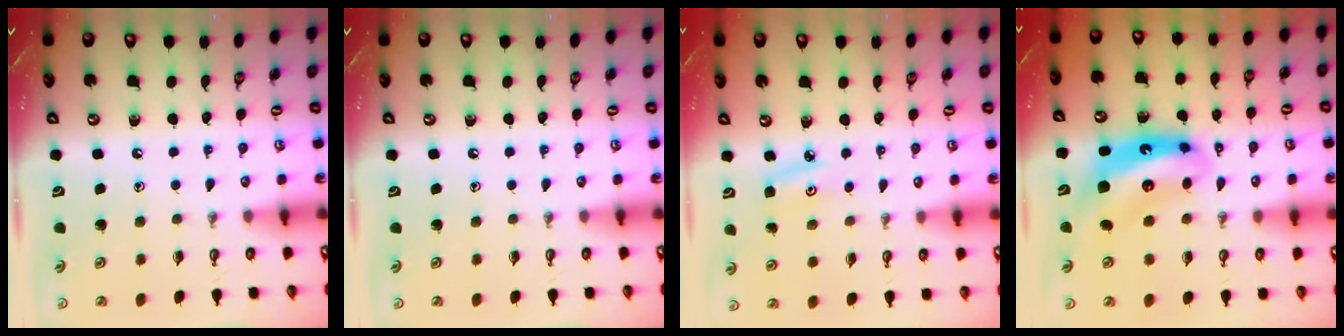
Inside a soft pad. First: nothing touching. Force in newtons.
{"total": 0.0}
{"total": 4.5, "press": 4.4, "slide": 0.5}
{"total": 11.3, "press": 11.2, "slide": 1.0}